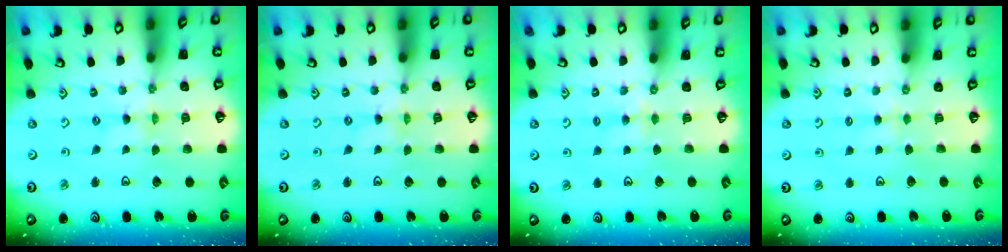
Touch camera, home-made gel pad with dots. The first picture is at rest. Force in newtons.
{"total": 0.0}
{"total": 3.3, "press": 3.2, "slide": 0.5}
{"total": 3.0, "press": 3.0, "slide": 0.5}